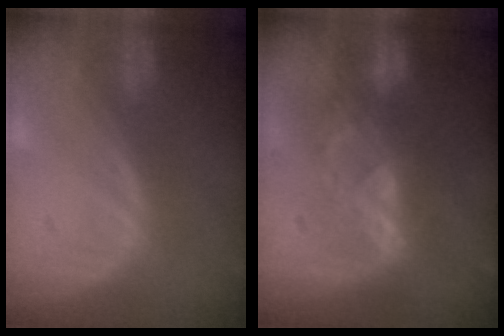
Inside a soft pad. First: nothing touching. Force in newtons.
{"total": 7.0, "press": 6.7, "slide": 2.2}